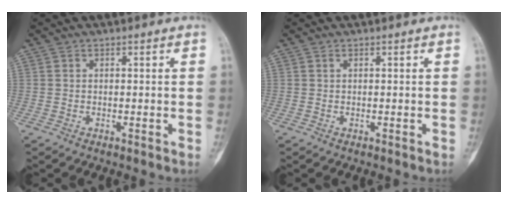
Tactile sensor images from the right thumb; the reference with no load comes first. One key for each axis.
{"total": 0.0}